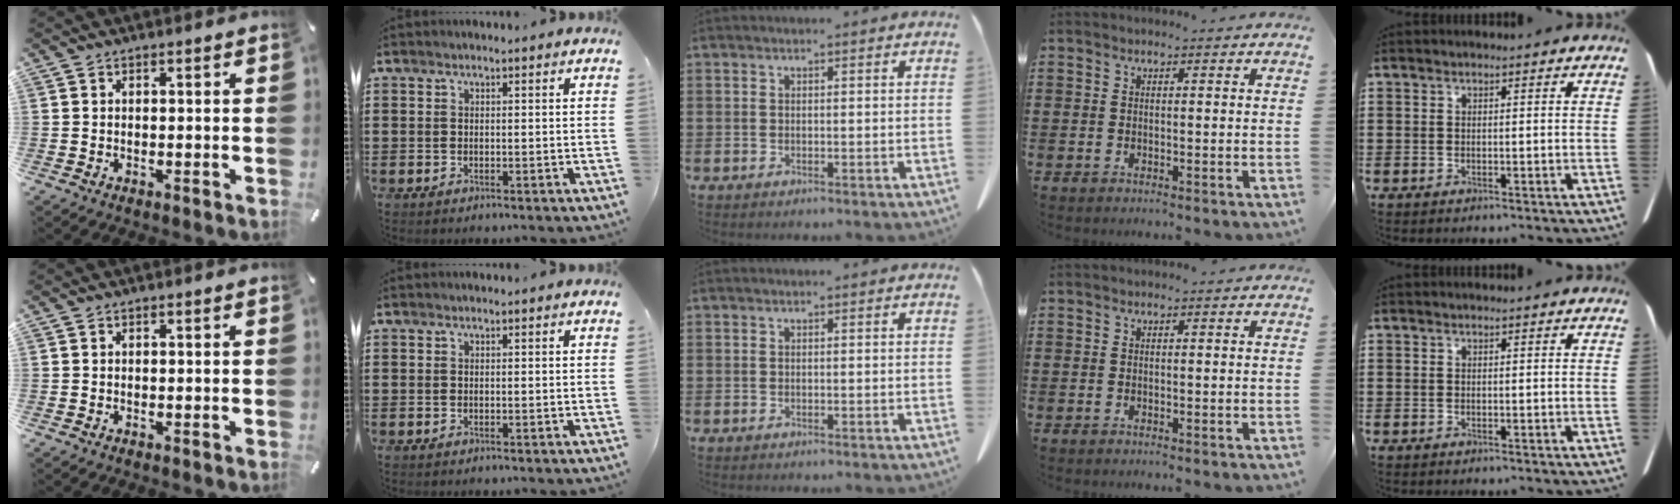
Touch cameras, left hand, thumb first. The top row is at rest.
{}